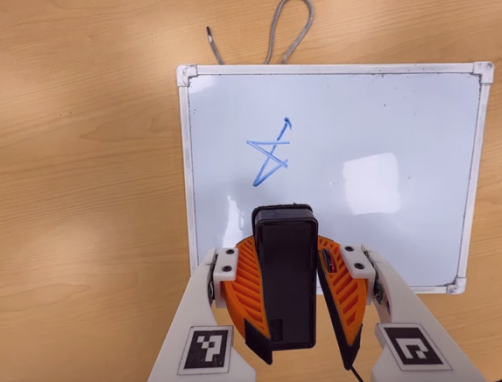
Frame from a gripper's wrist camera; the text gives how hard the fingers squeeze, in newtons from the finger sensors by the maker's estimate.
{"total": 10.9, "left": 10.4, "right": 11.5}